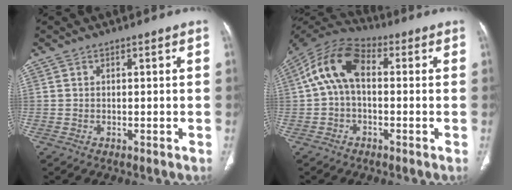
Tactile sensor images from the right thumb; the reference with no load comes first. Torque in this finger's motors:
{"motor_torque": [0.26, 0.24, 1.79, -0.37, 0.15]}